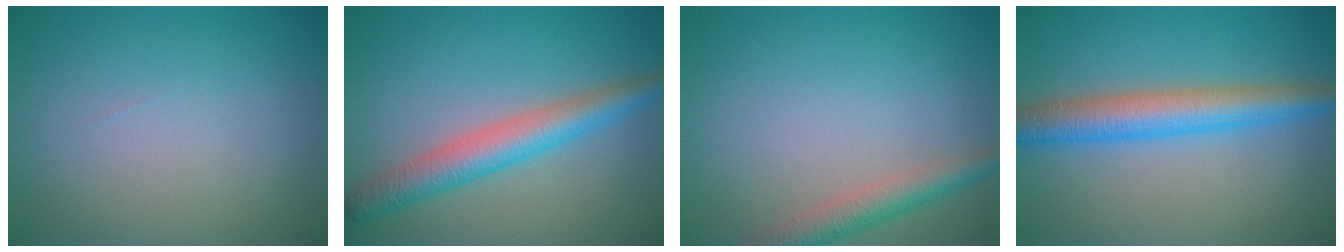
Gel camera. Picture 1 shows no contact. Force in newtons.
{"total": 4.5, "press": 4.5, "slide": 0.0}
{"total": 3.0, "press": 2.9, "slide": 0.1}
{"total": 5.2, "press": 5.2, "slide": 0.2}